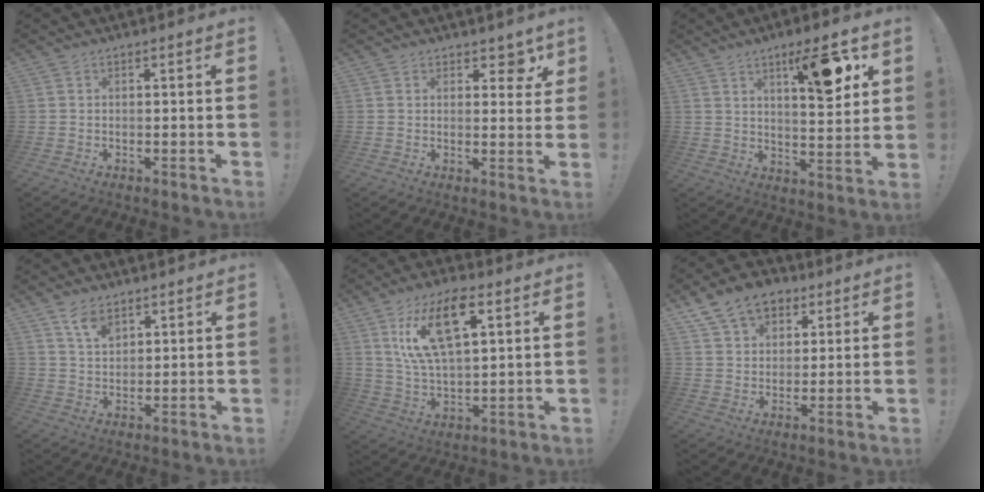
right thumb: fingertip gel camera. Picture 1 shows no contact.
{"total": 4.3, "force": [3.0, 2.7, 1.3], "torque": [0.002, -0.023, 0.053]}
{"total": 13.4, "force": [6.6, 3.7, 11.1], "torque": [-0.139, -0.035, 0.097]}
{"total": 6.5, "force": [4.6, 3.2, 3.4], "torque": [-0.065, -0.022, 0.085]}
{"total": 16.4, "force": [7.5, 7.3, 12.6], "torque": [-0.245, -0.008, 0.128]}
{"total": 12.3, "force": [7.2, 8.6, 5.0], "torque": [-0.079, -0.033, 0.140]}